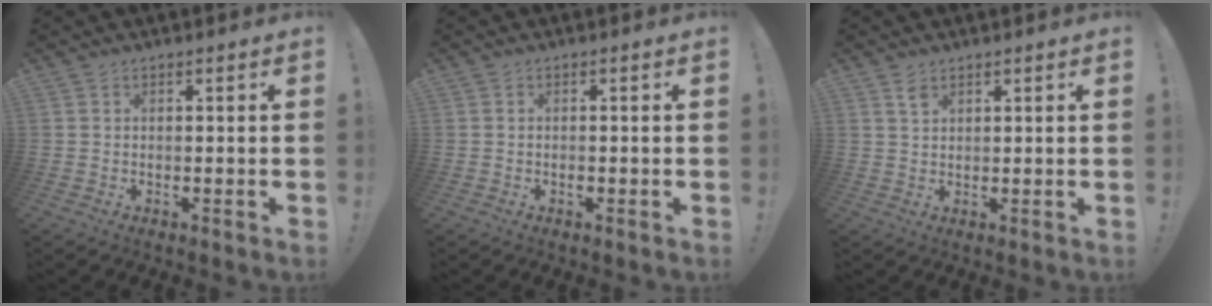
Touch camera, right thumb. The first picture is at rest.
{"total": 0.7, "force": [-0.5, 0.3, 0.4], "torque": [-0.006, 0.000, -0.008]}
{"total": 2.5, "force": [1.7, 1.3, 1.3], "torque": [-0.007, -0.012, 0.029]}